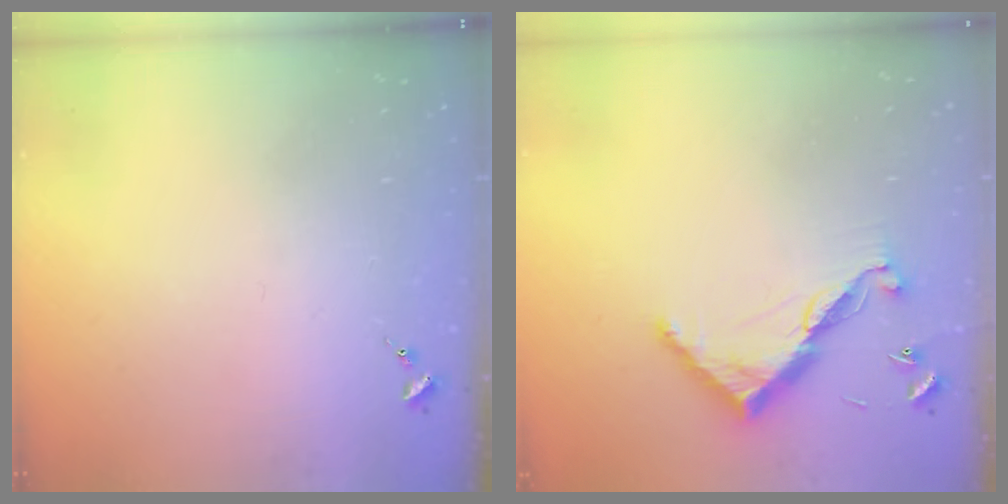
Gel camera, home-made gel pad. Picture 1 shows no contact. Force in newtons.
{"total": 10.7, "press": 10.7, "slide": 0.4}